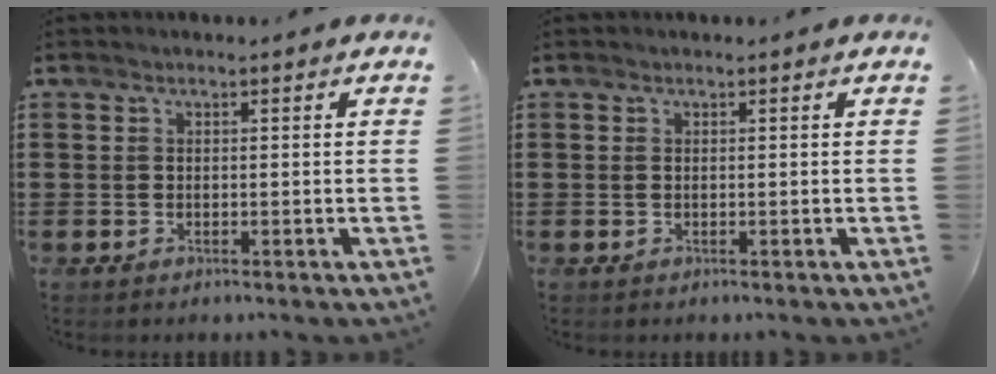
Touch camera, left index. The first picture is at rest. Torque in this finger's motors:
{"motor_torque": [-1.03, 1.11, 0.00, -0.01]}